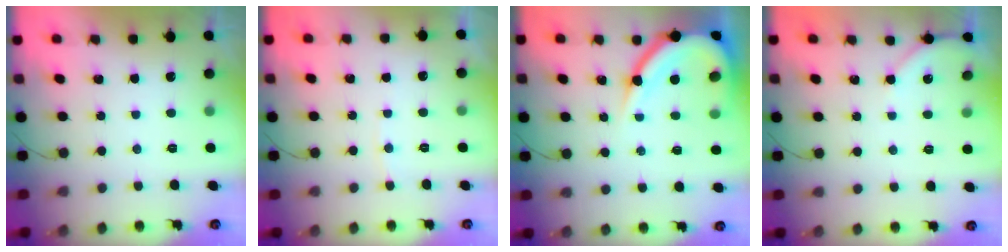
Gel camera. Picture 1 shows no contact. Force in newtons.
{"total": 2.9, "press": 2.9, "slide": 0.3}
{"total": 12.4, "press": 12.3, "slide": 1.4}
{"total": 3.5, "press": 3.4, "slide": 0.4}